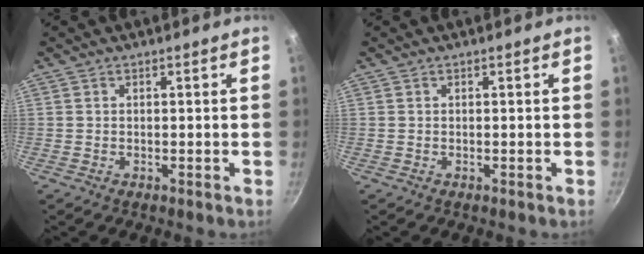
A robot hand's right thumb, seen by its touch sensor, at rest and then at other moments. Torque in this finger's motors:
{"motor_torque": [0.00, 0.00, 0.03, 0.03, 0.00]}